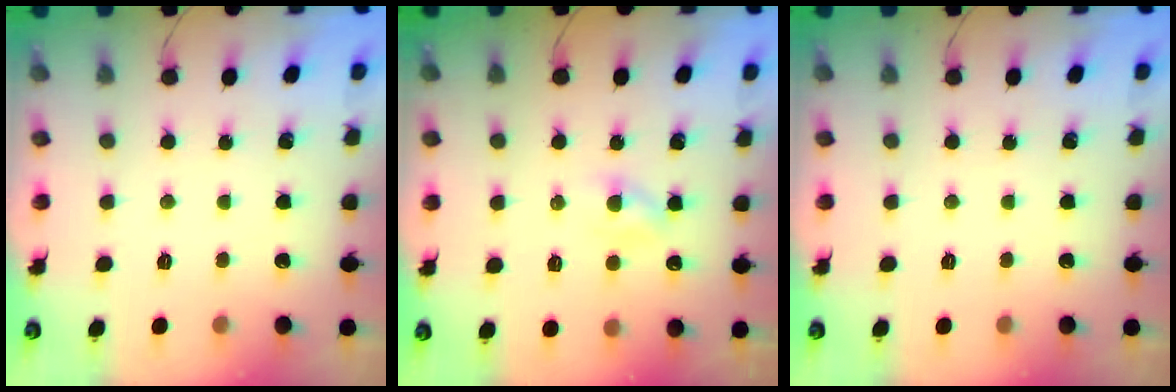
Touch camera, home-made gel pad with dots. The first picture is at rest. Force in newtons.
{"total": 1.9, "press": 1.6, "slide": 1.0}
{"total": 0.0}